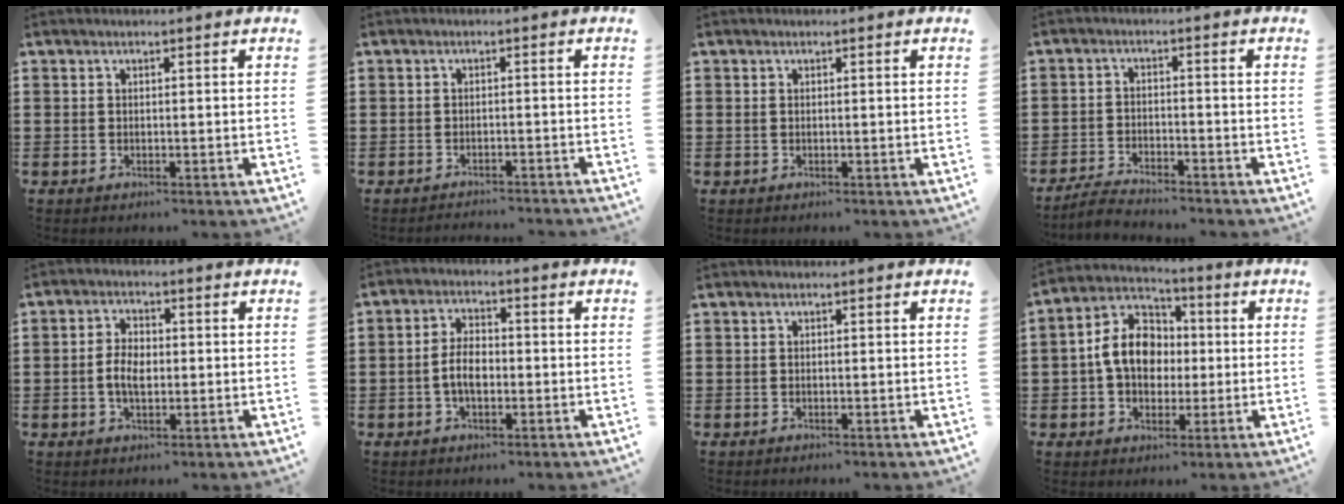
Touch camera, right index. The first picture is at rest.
{"total": 1.9, "force": [-1.8, 0.1, -0.2], "torque": [-0.002, 0.003, -0.042]}
{"total": 0.0}
{"total": 3.3, "force": [-3.2, 0.1, 0.5], "torque": [-0.013, 0.004, -0.068]}
{"total": 4.3, "force": [-0.6, 2.5, 3.4], "torque": [-0.073, 0.005, -0.012]}
{"total": 4.8, "force": [-0.9, 2.6, 4.0], "torque": [-0.093, 0.001, -0.024]}
{"total": 0.0}
{"total": 9.8, "force": [-0.3, 7.4, 6.3], "torque": [-0.152, 0.014, -0.011]}